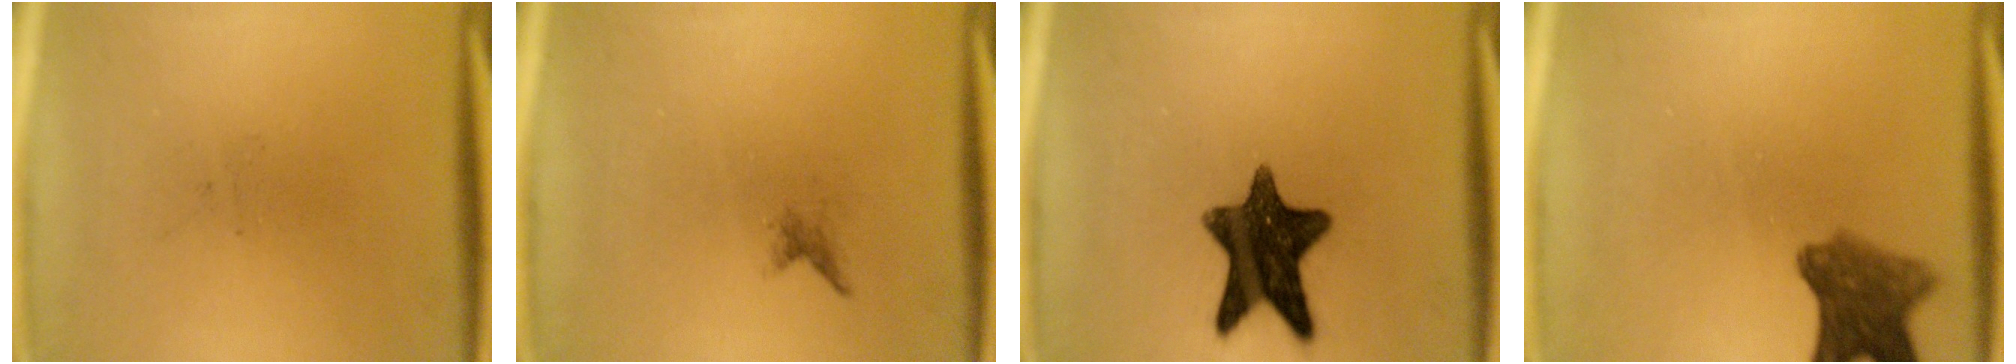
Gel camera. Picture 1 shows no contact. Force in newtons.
{"total": 0.7}
{"total": 12.8}
{"total": 6.7}